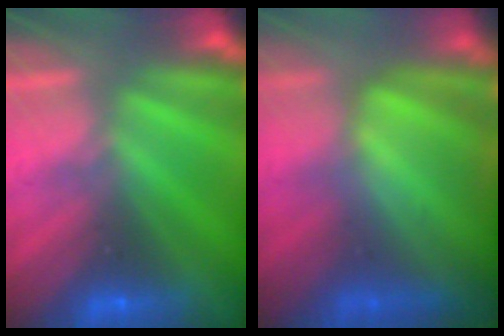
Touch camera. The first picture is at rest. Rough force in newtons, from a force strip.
{"total": 7.8}